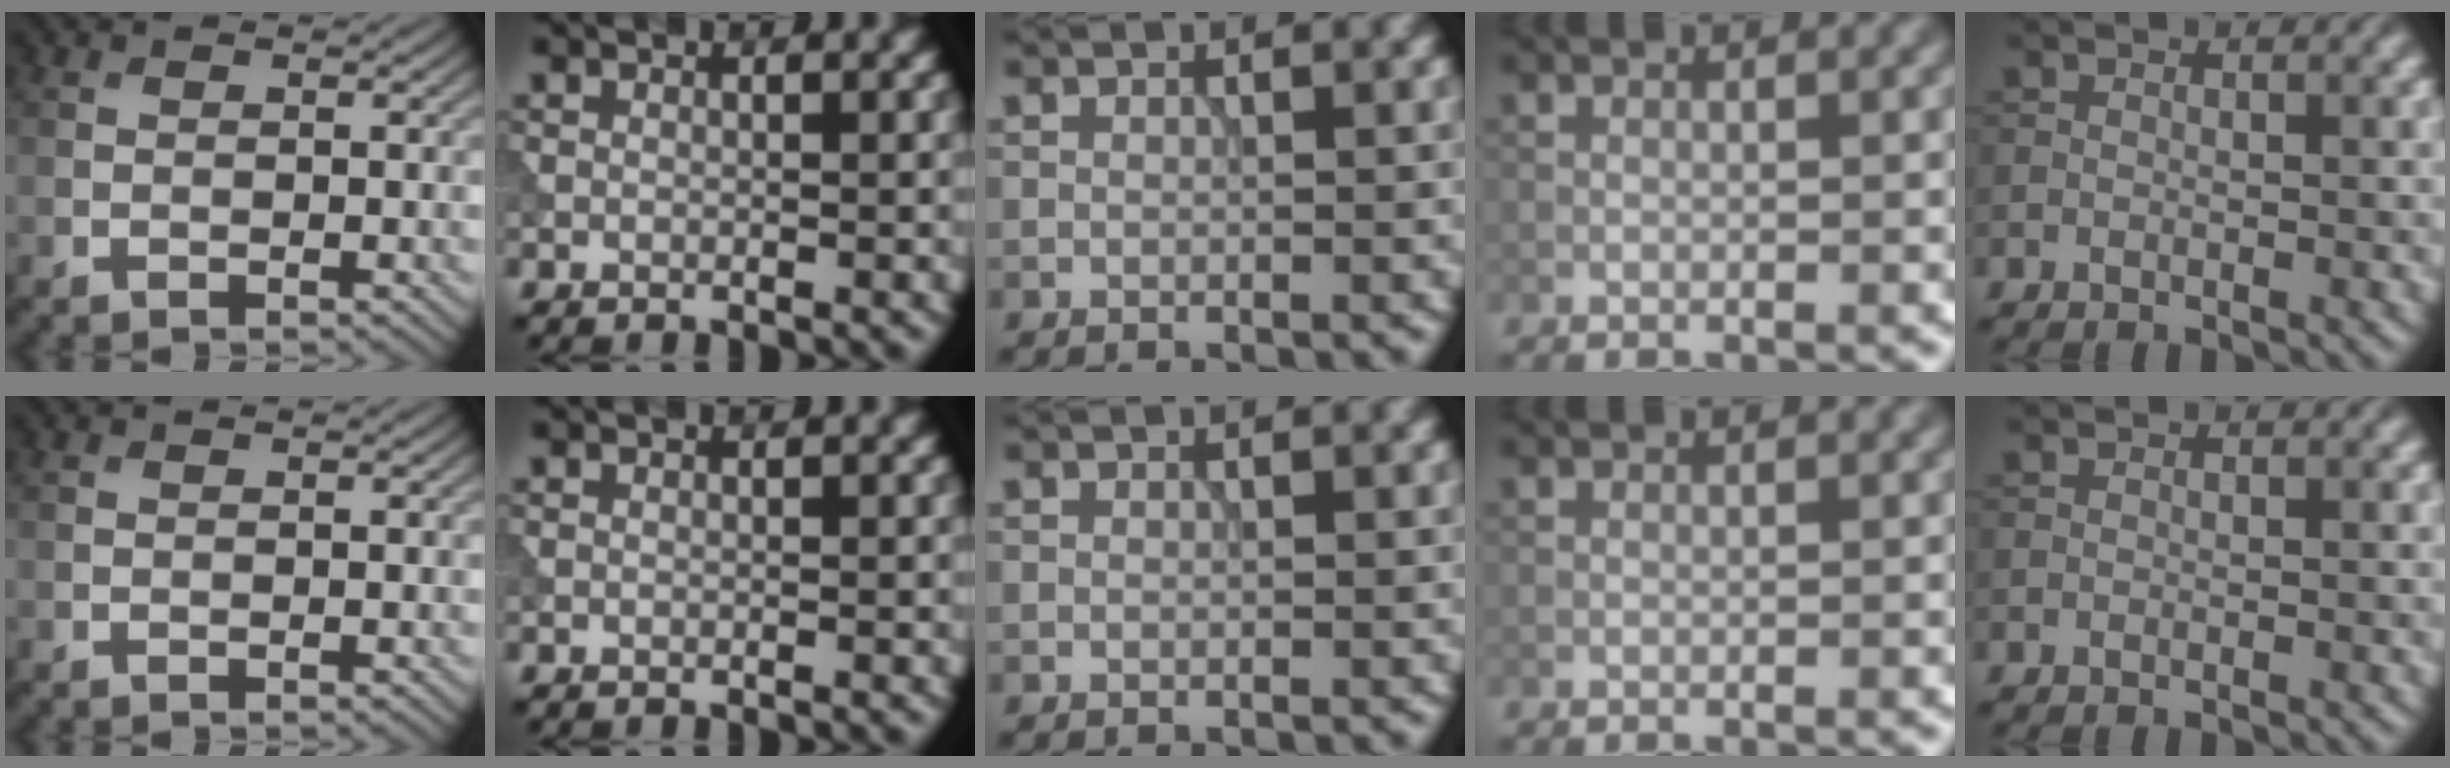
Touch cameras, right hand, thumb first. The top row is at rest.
{}